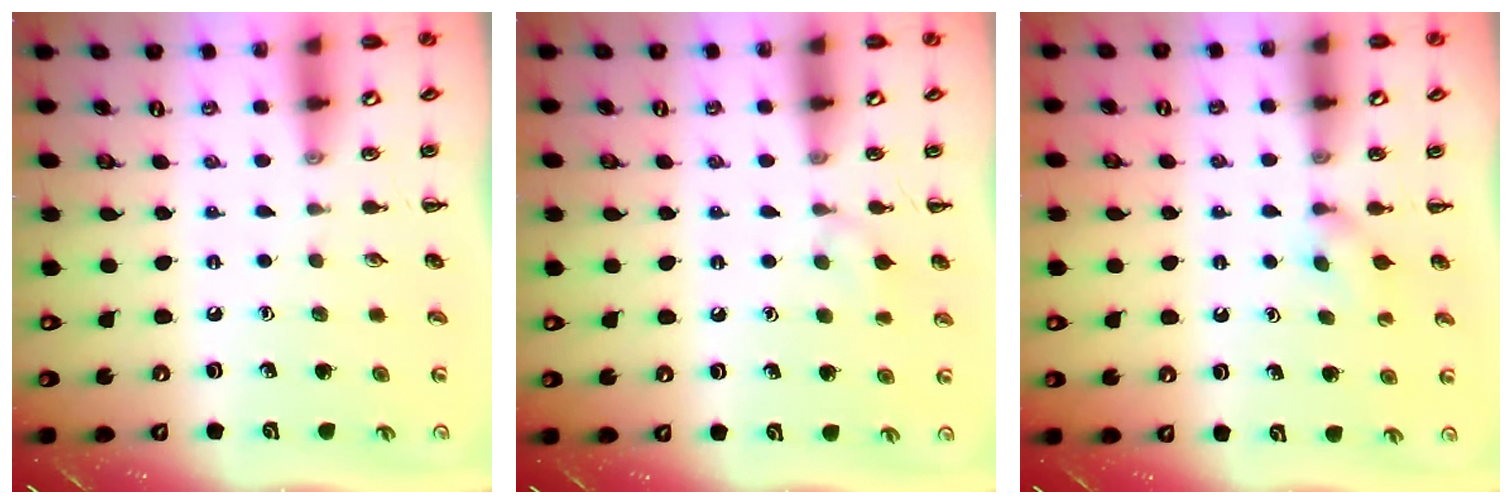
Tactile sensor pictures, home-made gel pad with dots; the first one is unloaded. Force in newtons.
{"total": 6.6, "press": 6.2, "slide": 2.1}
{"total": 2.8, "press": 2.5, "slide": 1.2}